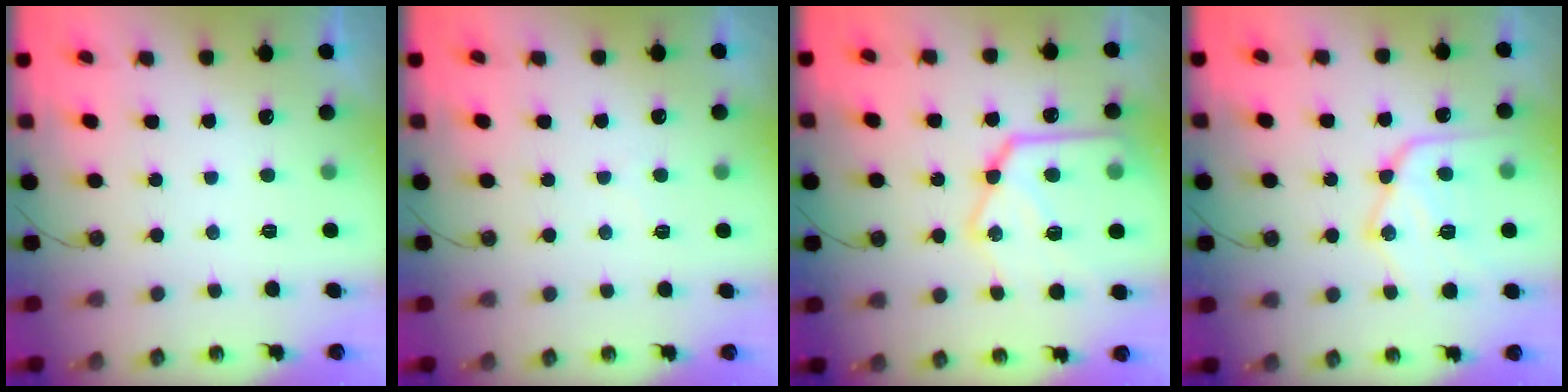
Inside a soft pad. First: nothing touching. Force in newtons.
{"total": 2.7, "press": 2.7, "slide": 0.3}
{"total": 21.7, "press": 21.6, "slide": 2.4}
{"total": 16.9, "press": 16.9, "slide": 1.6}